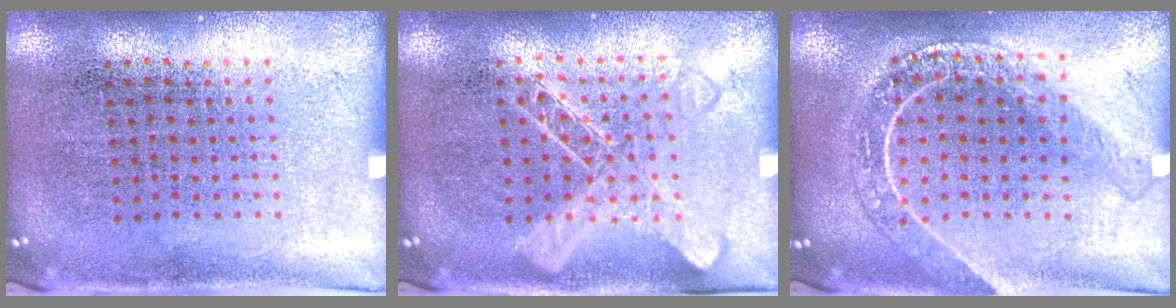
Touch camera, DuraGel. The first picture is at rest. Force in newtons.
{"total": 1.3, "press": 1.3, "slide": 0.3}
{"total": 1.9, "press": 1.7, "slide": 0.8}